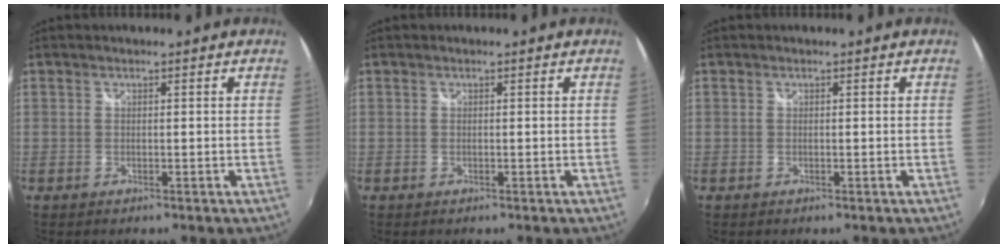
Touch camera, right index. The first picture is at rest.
{"total": 0.0}
{"total": 0.0}